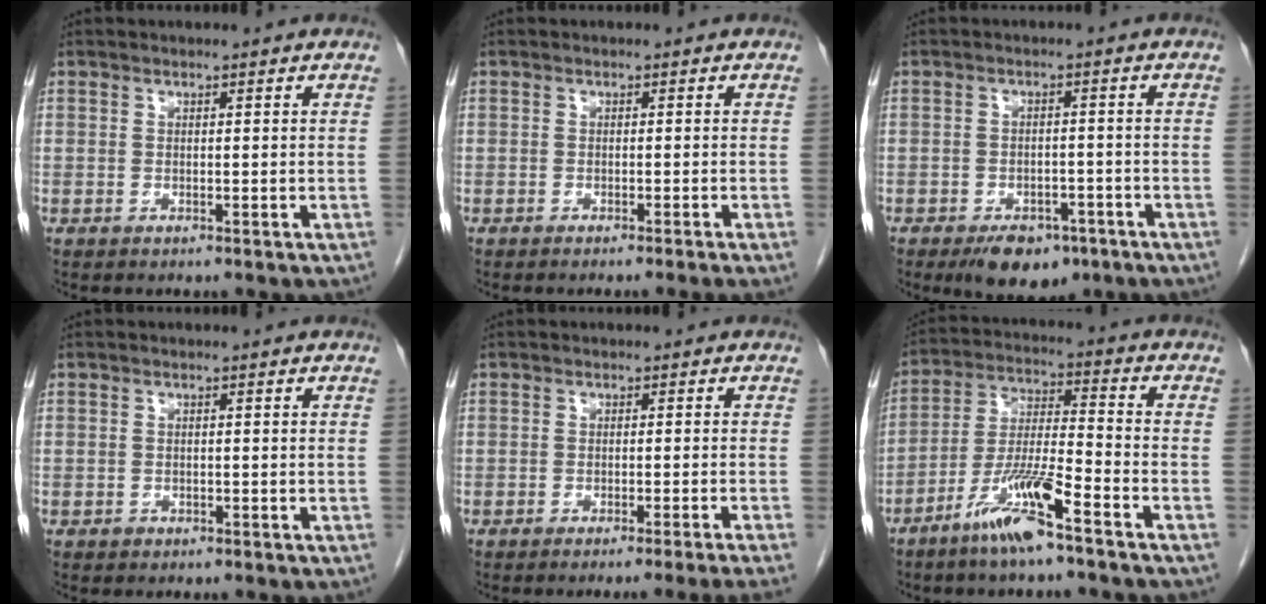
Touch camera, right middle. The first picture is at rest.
{"total": 2.3, "force": [-1.7, -0.8, 1.2], "torque": [-0.013, 0.006, -0.025]}
{"total": 7.3, "force": [-4.8, 3.8, 4.0], "torque": [-0.062, 0.000, -0.069]}
{"total": 0.7, "force": [-0.4, 0.5, 0.1], "torque": [-0.005, 0.002, -0.007]}
{"total": 5.8, "force": [-4.4, -2.0, 3.2], "torque": [-0.021, -0.004, -0.059]}
{"total": 10.4, "force": [-6.7, 0.4, 7.9], "torque": [-0.163, -0.015, -0.133]}